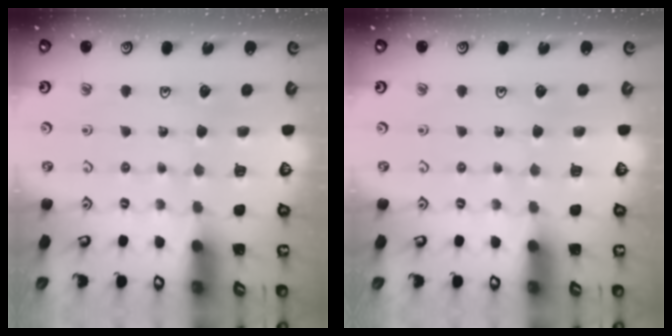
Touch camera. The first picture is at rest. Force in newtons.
{"total": 0.0}